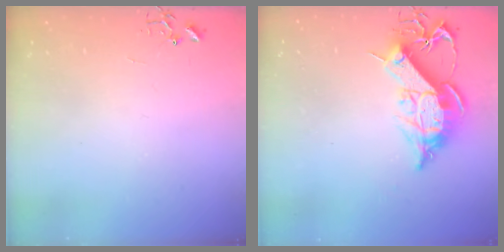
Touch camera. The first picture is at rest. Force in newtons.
{"total": 14.4, "press": 14.4, "slide": 1.2}